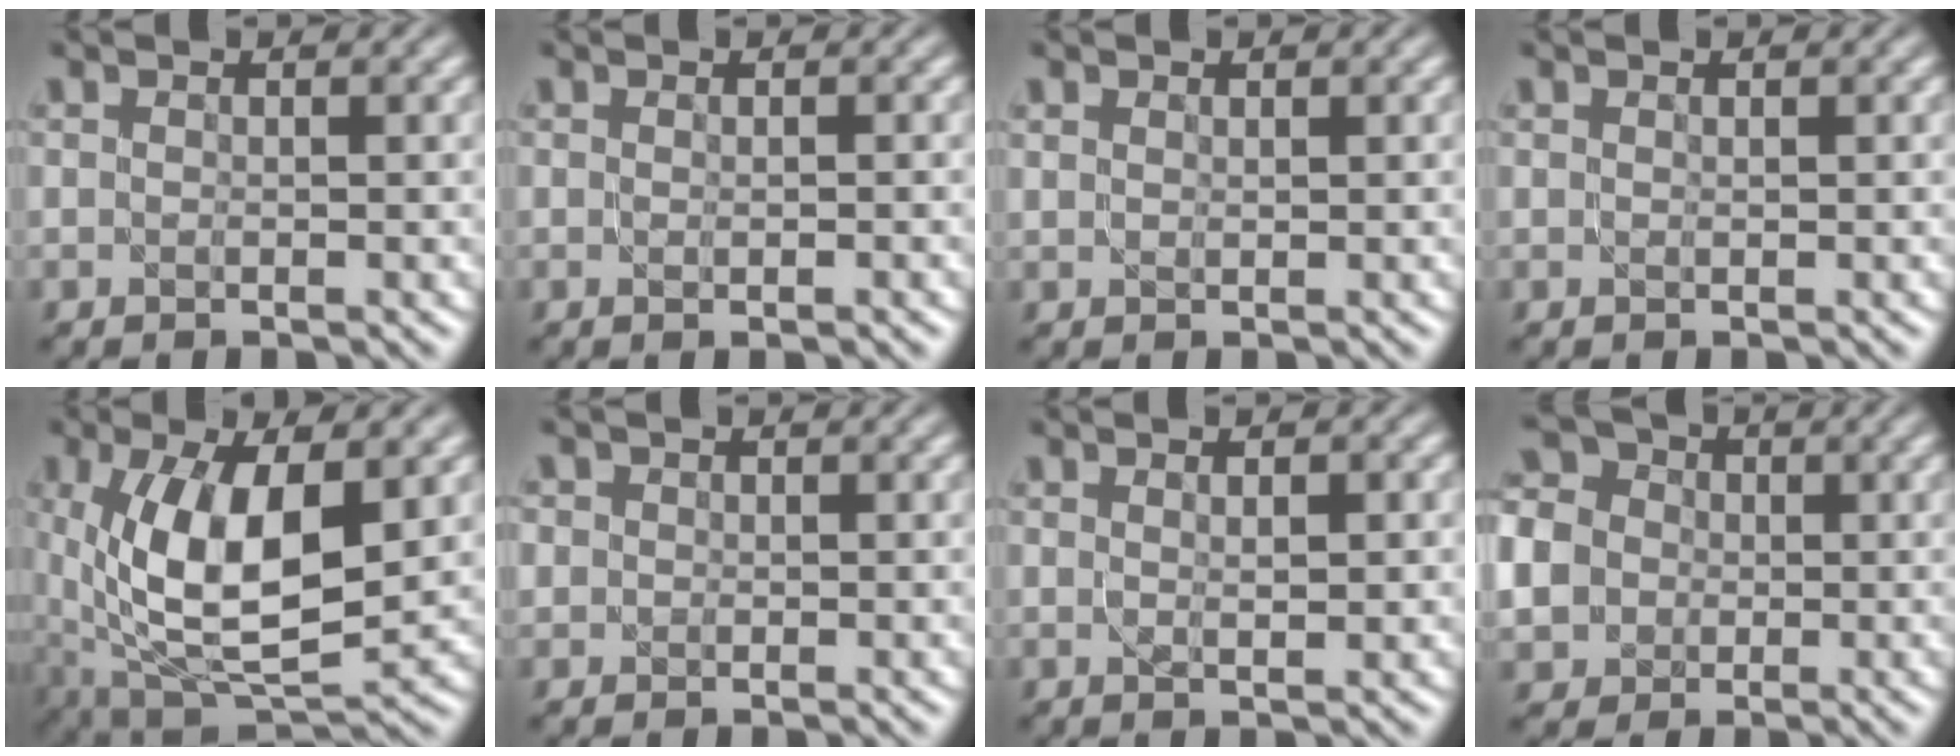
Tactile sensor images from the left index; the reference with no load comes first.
{"total": 1.3, "force": [0.0, 0.4, 1.2], "torque": [-0.008, -0.006, -0.004]}
{"total": 0.7, "force": [0.5, 0.4, 0.2], "torque": [-0.005, -0.002, 0.012]}
{"total": 0.0}
{"total": 11.2, "force": [1.2, 5.2, 9.9], "torque": [-0.187, -0.011, 0.026]}
{"total": 1.4, "force": [0.4, 1.3, 0.3], "torque": [-0.003, 0.004, 0.000]}
{"total": 1.9, "force": [0.5, 0.5, 1.7], "torque": [-0.028, -0.003, 0.010]}
{"total": 8.4, "force": [-1.1, 7.5, 3.5], "torque": [-0.096, 0.002, -0.047]}